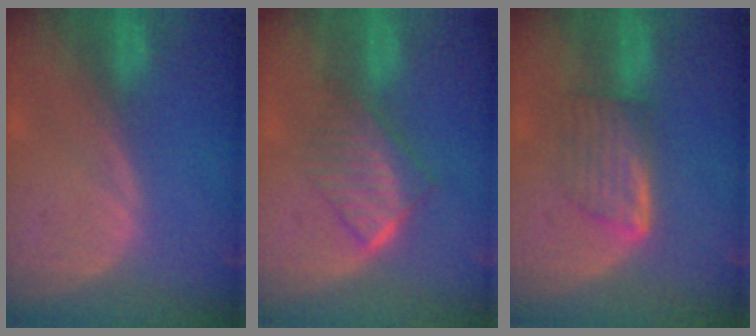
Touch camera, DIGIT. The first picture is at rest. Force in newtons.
{"total": 6.6, "press": 5.9, "slide": 3.0}
{"total": 5.7, "press": 5.3, "slide": 2.3}